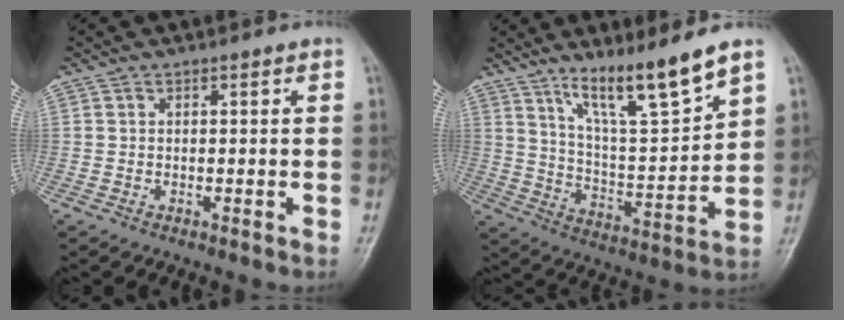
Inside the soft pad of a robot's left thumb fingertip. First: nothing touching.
{"total": 13.6, "force": [9.7, 1.6, 9.4], "torque": [-0.150, -0.065, 0.178]}